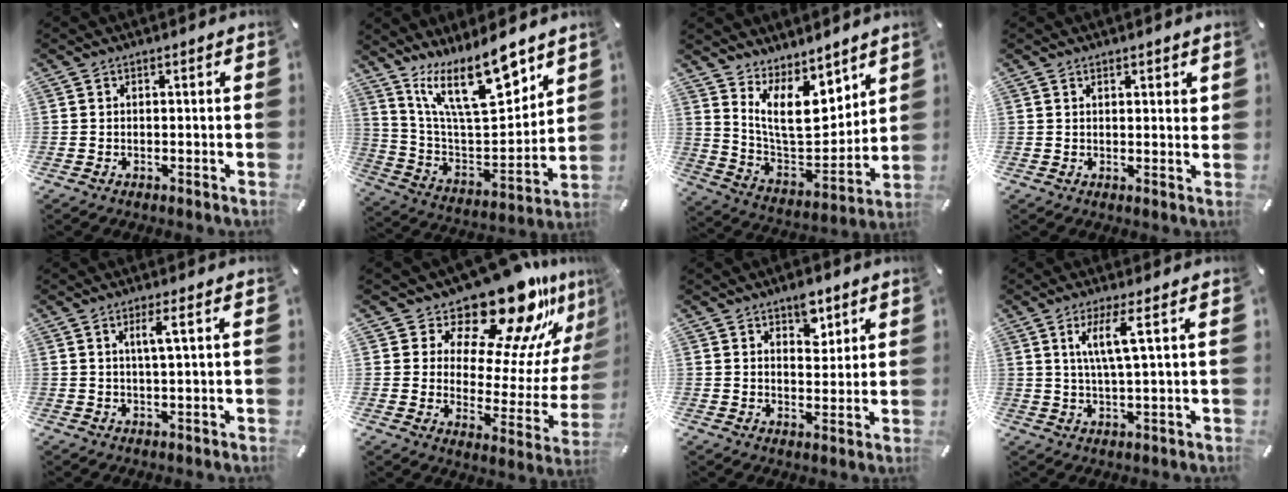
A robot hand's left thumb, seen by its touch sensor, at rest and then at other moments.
{"total": 19.4, "force": [13.1, 7.2, 12.4], "torque": [-0.228, -0.093, 0.225]}
{"total": 14.6, "force": [8.8, 8.0, 8.5], "torque": [-0.163, -0.060, 0.167]}
{"total": 1.9, "force": [1.4, 0.5, 1.2], "torque": [-0.016, -0.006, 0.024]}
{"total": 4.4, "force": [1.3, 0.2, 4.2], "torque": [-0.083, -0.001, 0.018]}
{"total": 22.4, "force": [18.6, 7.9, 9.8], "torque": [-0.136, -0.157, 0.305]}
{"total": 6.5, "force": [4.1, 3.9, 3.2], "torque": [-0.027, -0.019, 0.065]}
{"total": 7.3, "force": [2.4, 0.7, 6.8], "torque": [-0.140, -0.001, 0.037]}